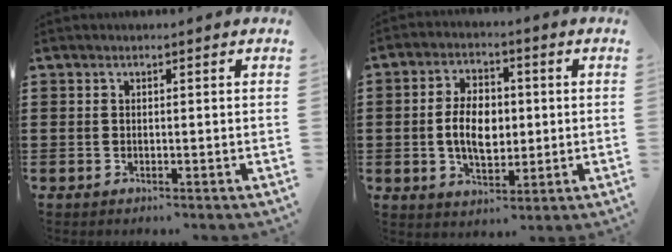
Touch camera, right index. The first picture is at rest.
{"total": 7.3, "force": [-0.2, 4.5, 5.8], "torque": [-0.111, 0.004, -0.012]}